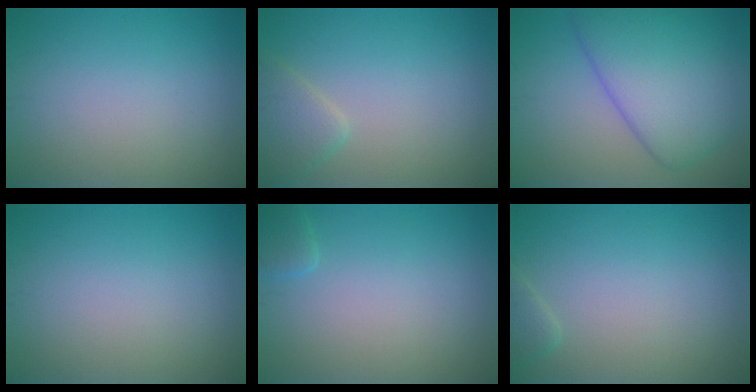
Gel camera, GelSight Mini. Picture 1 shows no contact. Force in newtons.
{"total": 2.4, "press": 2.4, "slide": 0.2}
{"total": 8.6, "press": 8.6, "slide": 0.4}
{"total": 0.0}
{"total": 1.3, "press": 1.3, "slide": 0.1}
{"total": 1.1, "press": 1.1, "slide": 0.1}